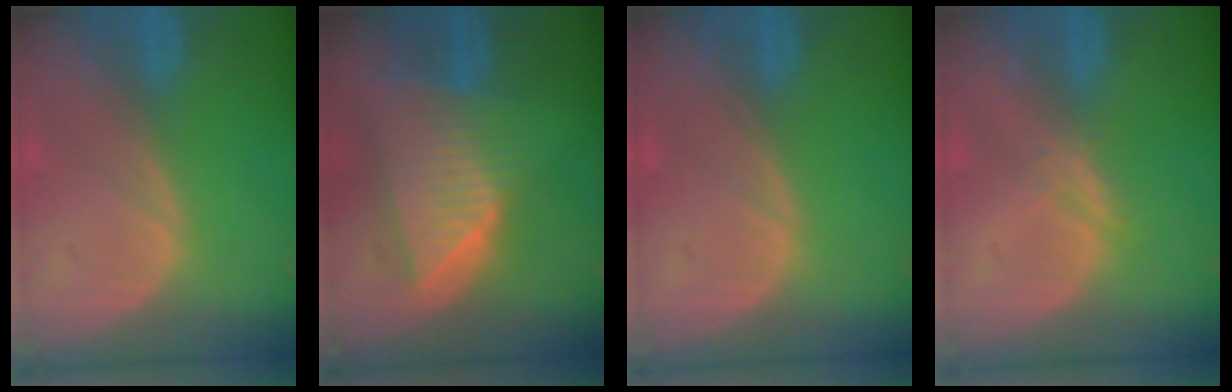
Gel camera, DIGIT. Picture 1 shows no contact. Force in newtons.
{"total": 8.8, "press": 7.9, "slide": 3.7}
{"total": 0.0}
{"total": 1.3, "press": 1.3, "slide": 0.1}